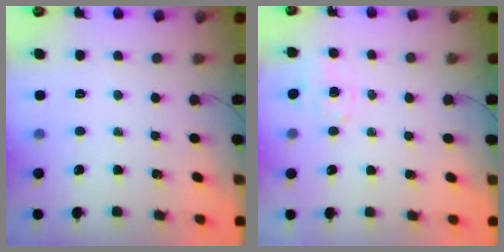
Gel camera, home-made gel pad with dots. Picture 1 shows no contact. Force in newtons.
{"total": 0.9, "press": 0.2, "slide": 0.9}